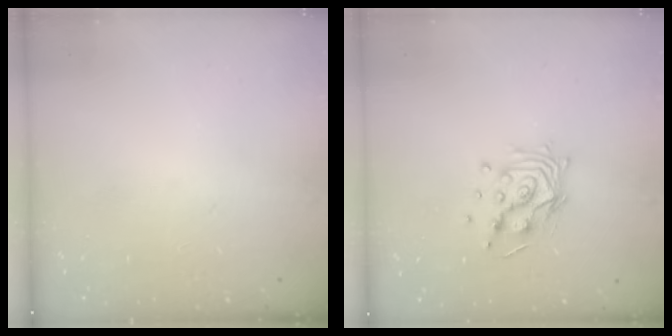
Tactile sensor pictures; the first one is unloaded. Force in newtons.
{"total": 11.5, "press": 11.4, "slide": 1.0}